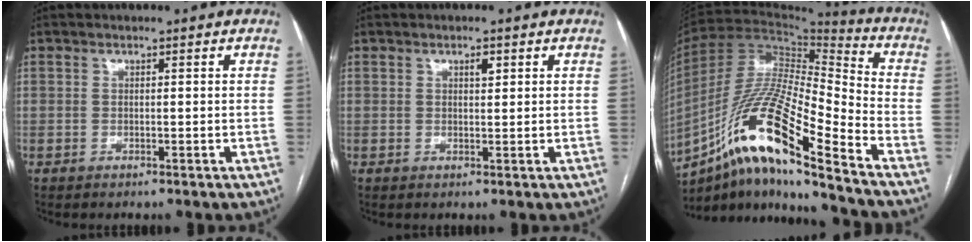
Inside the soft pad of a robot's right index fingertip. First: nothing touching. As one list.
[{"total": 1.5, "force": [0.8, 0.5, 1.2], "torque": [-0.022, -0.002, 0.010]}, {"total": 19.9, "force": [-12.3, 1.4, 15.6], "torque": [-0.320, -0.012, -0.224]}]